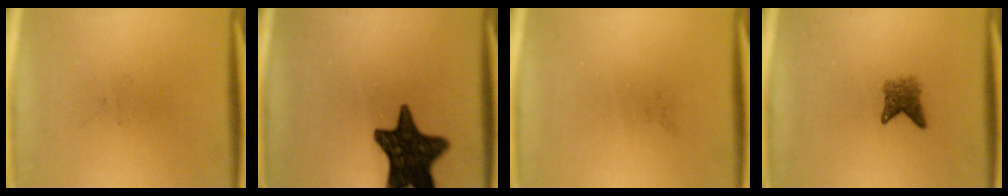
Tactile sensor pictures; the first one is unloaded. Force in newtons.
{"total": 15.5}
{"total": 0.0}
{"total": 2.8}